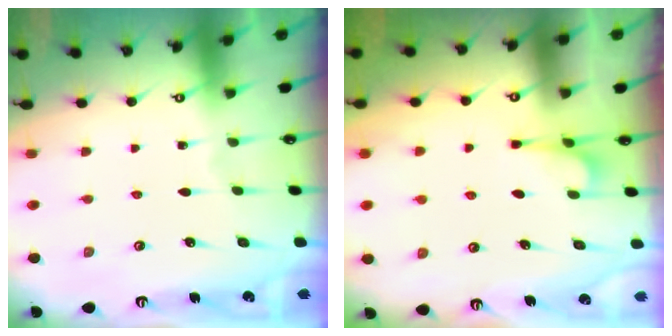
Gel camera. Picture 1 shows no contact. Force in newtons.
{"total": 2.1, "press": 2.0, "slide": 0.7}